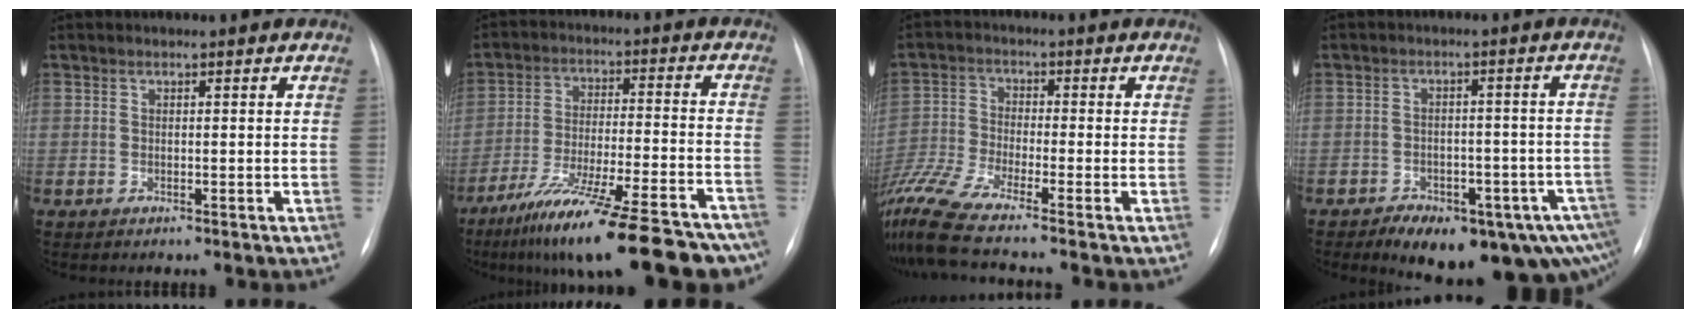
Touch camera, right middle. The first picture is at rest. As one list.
[{"total": 24.8, "force": [-19.7, 3.6, 14.5], "torque": [-0.168, -0.007, -0.293]}, {"total": 11.7, "force": [-9.9, -1.0, 6.2], "torque": [-0.141, -0.022, -0.190]}, {"total": 16.3, "force": [-10.8, 6.6, 10.4], "torque": [-0.090, 0.018, -0.135]}]